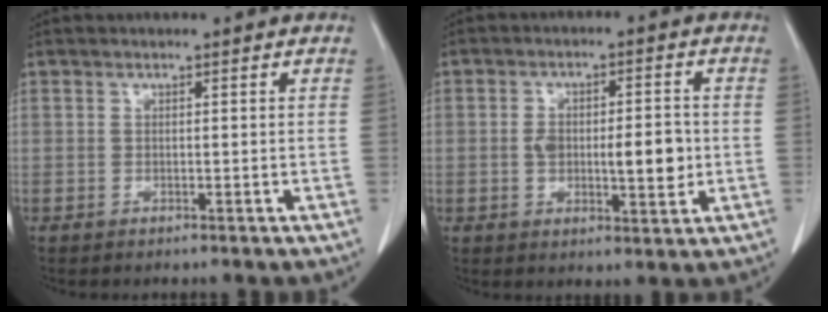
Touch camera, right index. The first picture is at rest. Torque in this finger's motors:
{"motor_torque": [0.24, 0.00, 0.19, 0.07]}